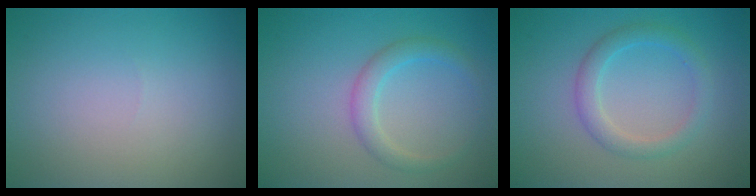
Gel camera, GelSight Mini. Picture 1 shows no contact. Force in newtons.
{"total": 2.3, "press": 2.2, "slide": 0.1}
{"total": 2.6, "press": 2.6, "slide": 0.1}